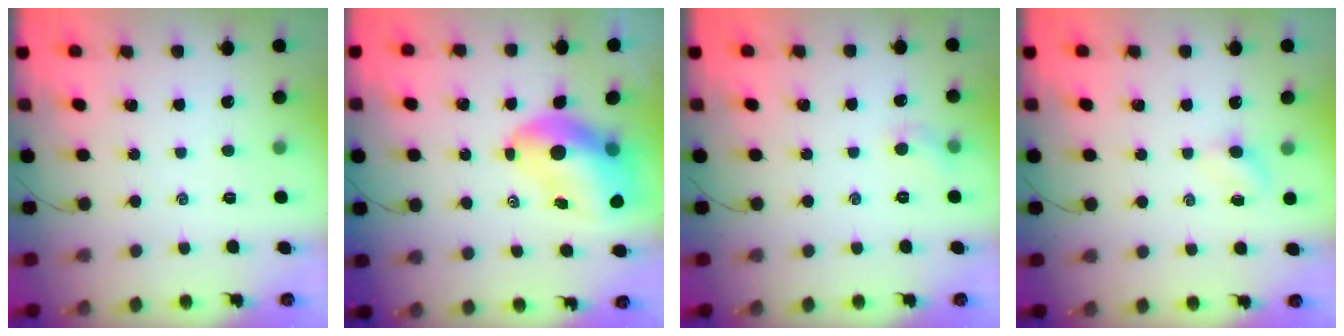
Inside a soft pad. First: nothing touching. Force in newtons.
{"total": 10.5, "press": 10.1, "slide": 3.0}
{"total": 4.9, "press": 4.6, "slide": 1.7}
{"total": 3.6, "press": 3.4, "slide": 1.1}